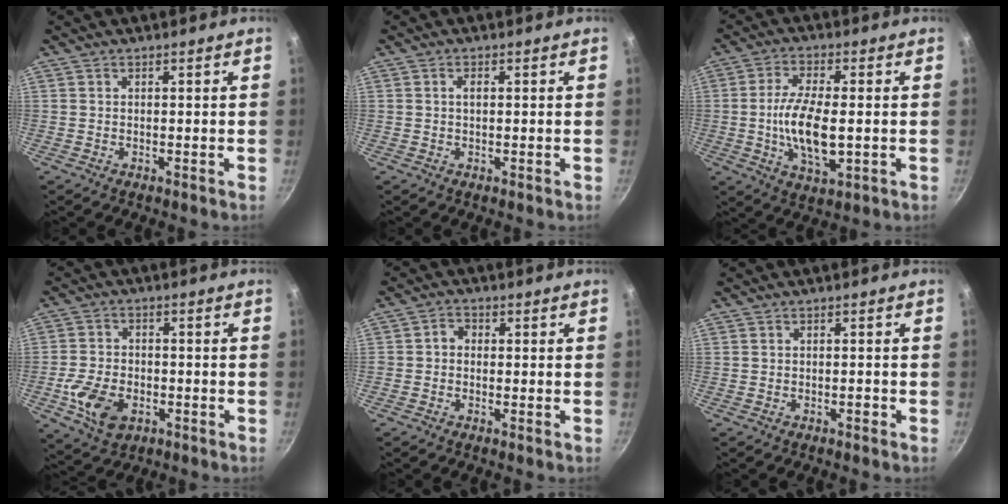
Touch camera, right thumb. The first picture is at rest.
{"total": 1.2, "force": [0.2, 0.6, 1.1], "torque": [-0.020, 0.002, 0.002]}
{"total": 11.5, "force": [-1.0, 4.7, 10.4], "torque": [-0.201, -0.001, -0.020]}
{"total": 9.8, "force": [-3.3, 6.4, 6.6], "torque": [-0.122, 0.011, -0.061]}
{"total": 2.2, "force": [-0.4, 1.9, 1.1], "torque": [-0.011, 0.010, -0.015]}
{"total": 0.8, "force": [-0.6, 0.3, 0.4], "torque": [-0.008, 0.009, -0.008]}